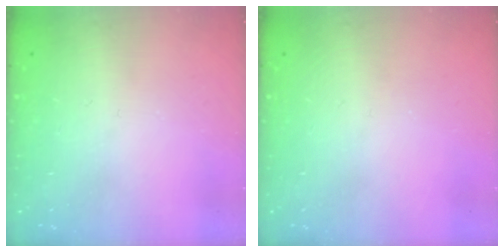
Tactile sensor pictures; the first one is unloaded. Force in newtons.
{"total": 0.0}